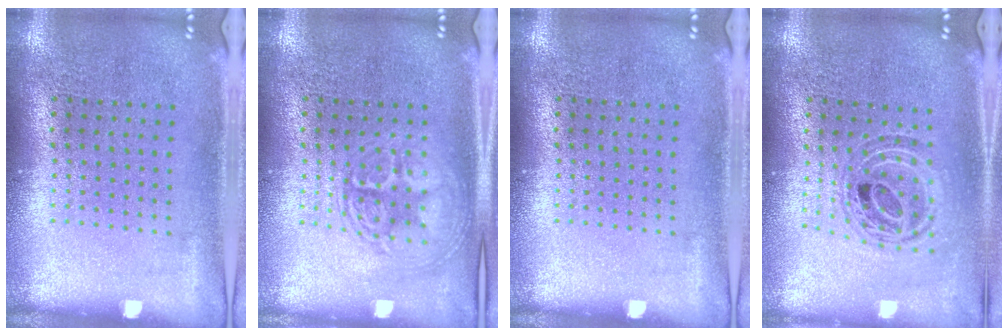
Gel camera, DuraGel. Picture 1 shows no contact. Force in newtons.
{"total": 2.9, "press": 2.9, "slide": 0.4}
{"total": 0.0}
{"total": 0.8, "press": 0.8, "slide": 0.2}